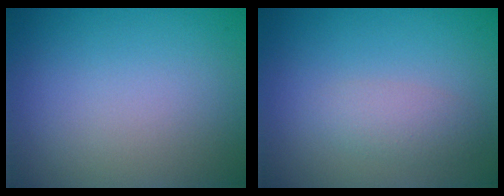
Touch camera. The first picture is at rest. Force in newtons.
{"total": 2.0, "press": 2.0, "slide": 0.1}